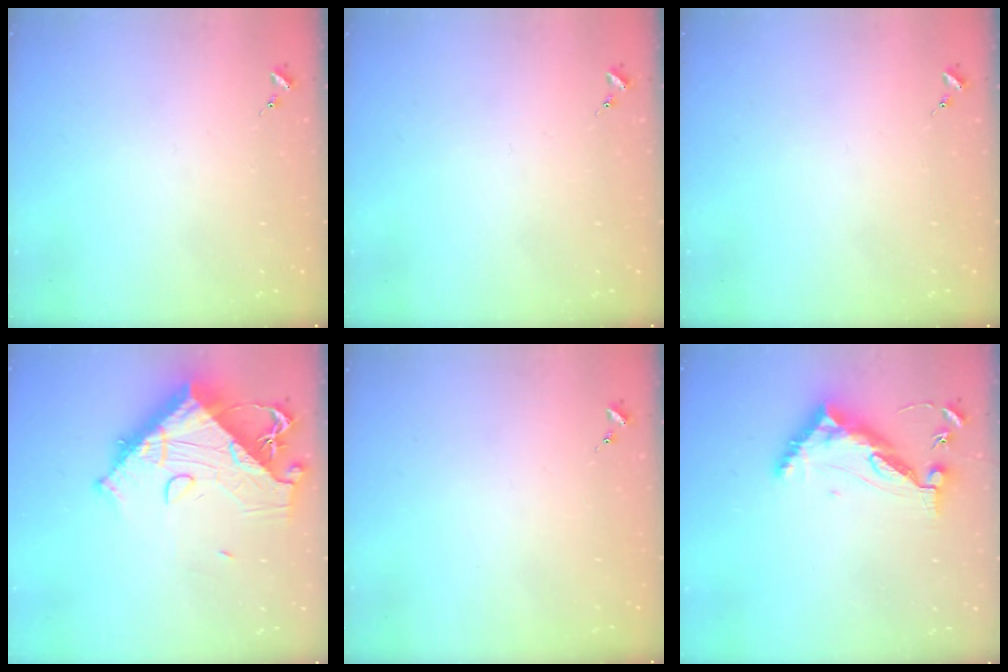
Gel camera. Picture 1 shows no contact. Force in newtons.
{"total": 0.0}
{"total": 0.0}
{"total": 20.0, "press": 19.9, "slide": 2.3}
{"total": 0.0}
{"total": 10.2, "press": 10.2, "slide": 0.8}